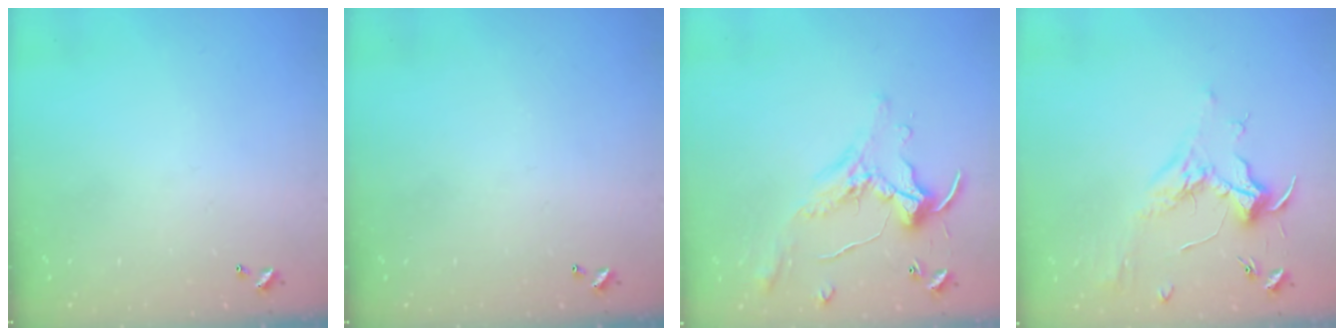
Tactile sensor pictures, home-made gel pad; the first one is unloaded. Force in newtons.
{"total": 0.0}
{"total": 0.7, "press": 0.5, "slide": 0.4}
{"total": 2.0, "press": 1.9, "slide": 0.7}